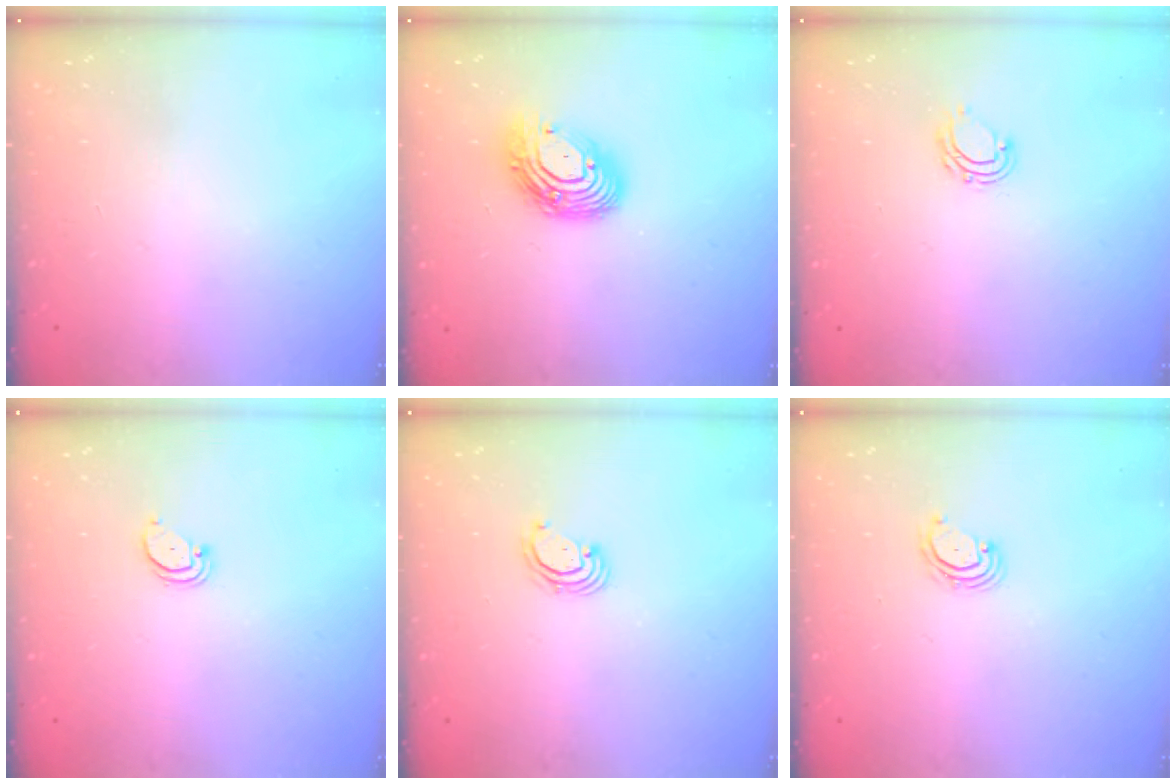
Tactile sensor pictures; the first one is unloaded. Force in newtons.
{"total": 13.1, "press": 13.1, "slide": 1.1}
{"total": 5.2, "press": 5.1, "slide": 0.7}
{"total": 1.4, "press": 1.3, "slide": 0.1}
{"total": 2.8, "press": 2.8, "slide": 0.3}
{"total": 3.1, "press": 3.1, "slide": 0.4}